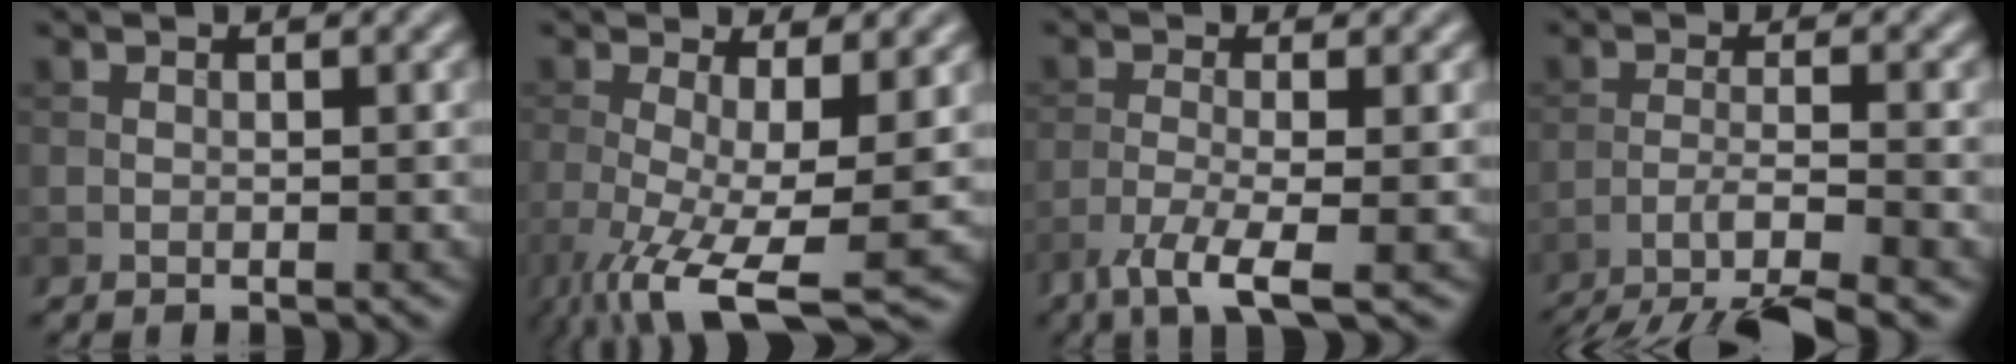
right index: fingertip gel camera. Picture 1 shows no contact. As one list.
[{"total": 8.6, "force": [-3.1, 2.3, 7.7], "torque": [-0.147, -0.025, -0.052]}, {"total": 4.3, "force": [-2.5, 0.8, 3.4], "torque": [-0.065, -0.005, -0.056]}, {"total": 7.7, "force": [-6.0, 1.2, 4.7], "torque": [-0.068, -0.012, -0.102]}]